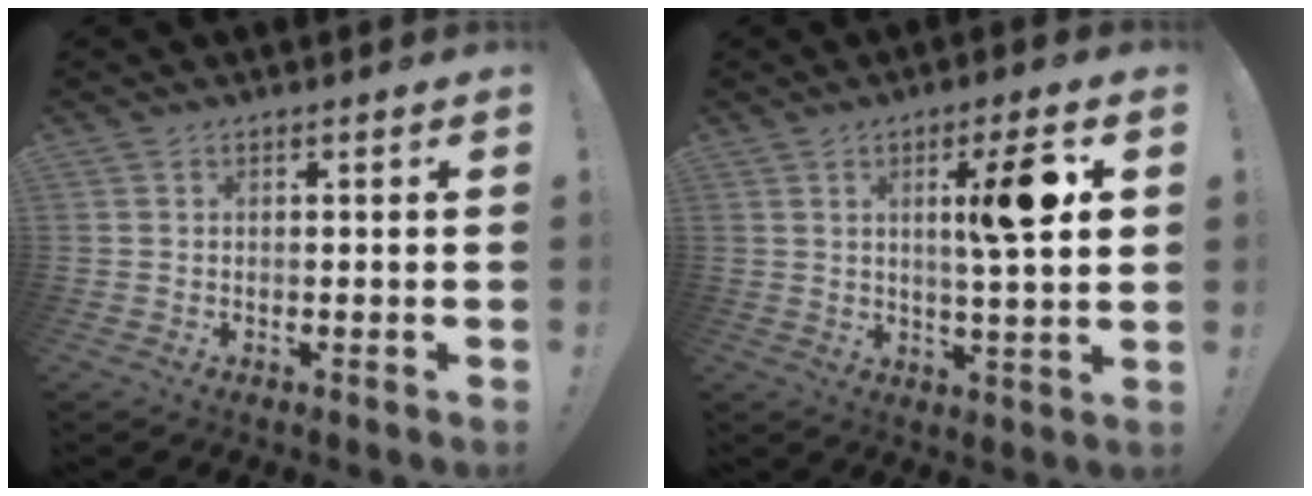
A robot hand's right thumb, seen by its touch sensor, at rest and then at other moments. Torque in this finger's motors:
{"motor_torque": [-0.12, 0.29, 0.64, -0.25, 0.16]}